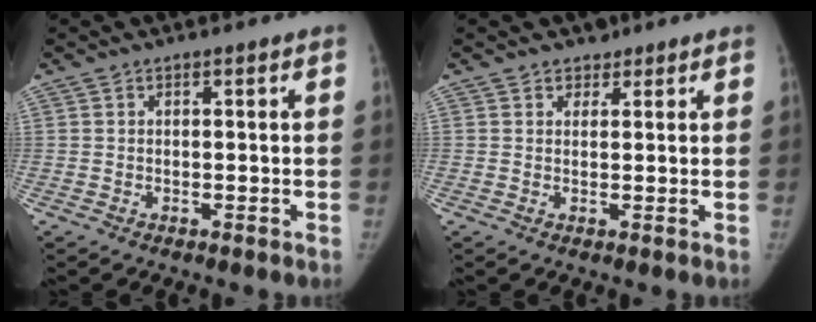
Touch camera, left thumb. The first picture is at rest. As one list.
[{"total": 1.7, "force": [1.3, 1.1, -0.1], "torque": [0.014, -0.006, 0.016]}]